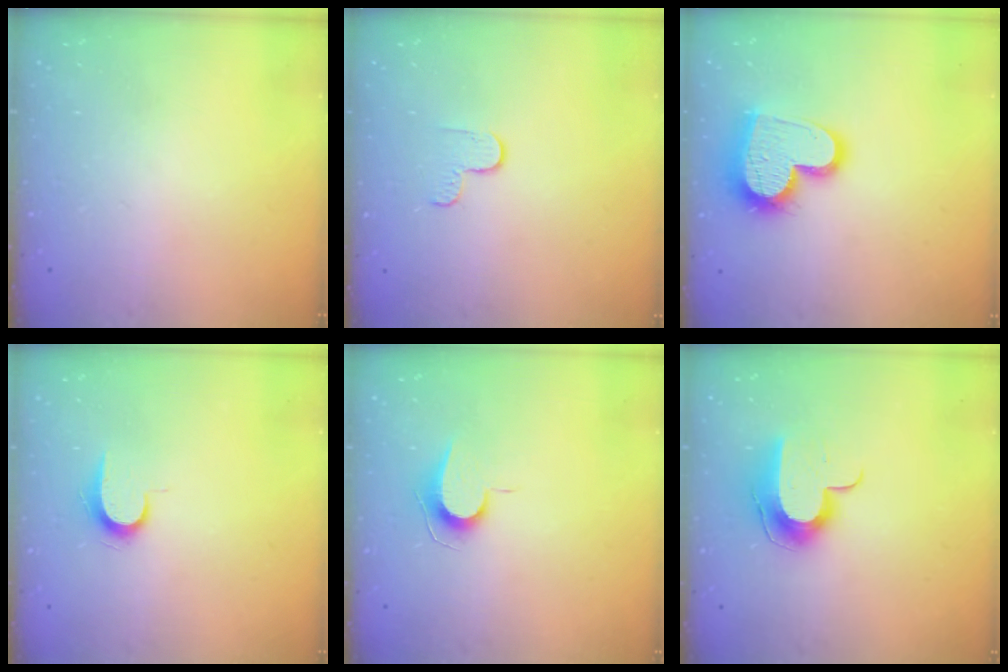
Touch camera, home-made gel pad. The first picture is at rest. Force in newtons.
{"total": 3.3, "press": 3.3, "slide": 0.4}
{"total": 16.4, "press": 16.3, "slide": 1.2}
{"total": 6.6, "press": 6.6, "slide": 0.7}
{"total": 7.0, "press": 7.0, "slide": 0.7}
{"total": 11.8, "press": 11.8, "slide": 0.7}